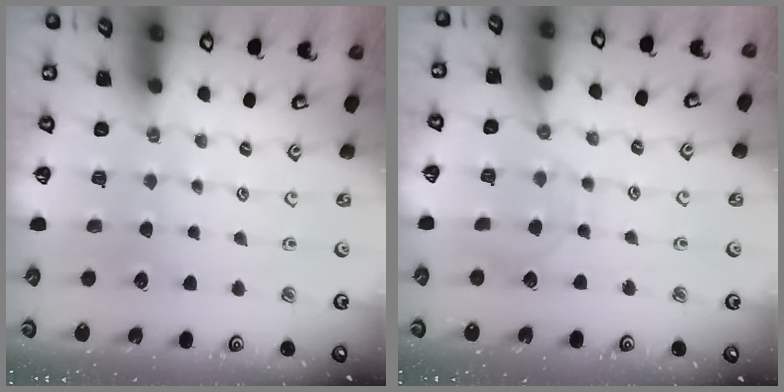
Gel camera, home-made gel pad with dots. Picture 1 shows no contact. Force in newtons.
{"total": 5.6, "press": 5.6, "slide": 0.1}